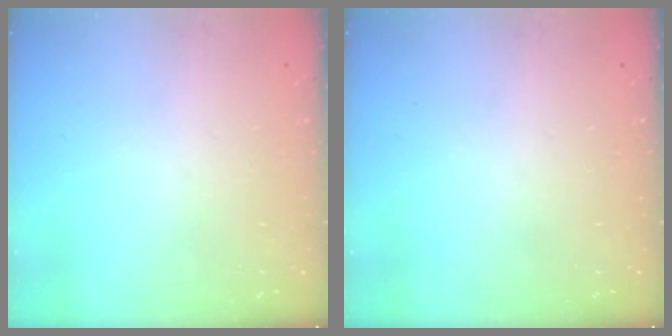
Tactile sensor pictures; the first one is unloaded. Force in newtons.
{"total": 0.0}